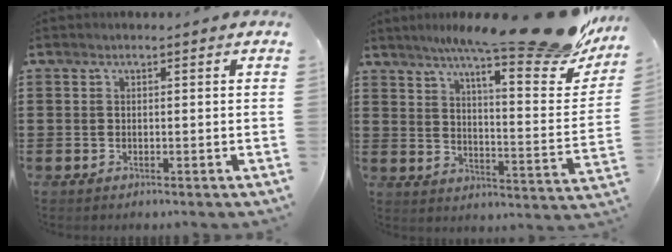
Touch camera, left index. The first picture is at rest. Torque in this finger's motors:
{"motor_torque": [1.29, -0.85, 0.62, 0.09]}